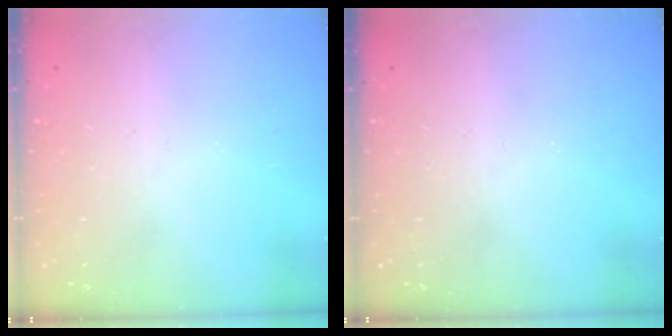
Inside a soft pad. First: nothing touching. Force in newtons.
{"total": 0.0}